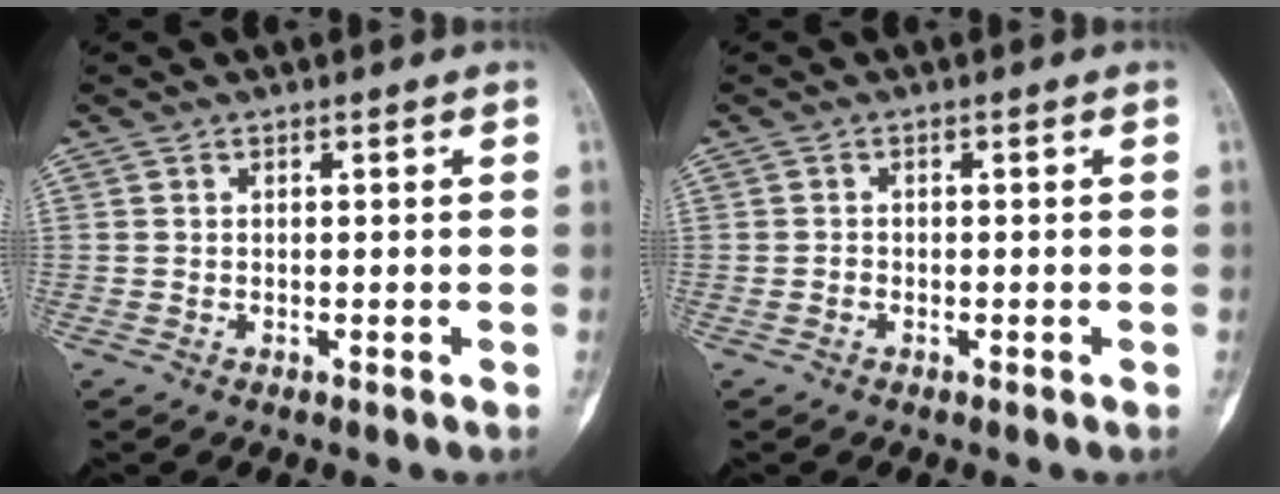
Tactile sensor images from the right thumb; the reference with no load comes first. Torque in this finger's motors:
{"motor_torque": [0.25, 0.03, 0.16, -0.03, 0.01]}